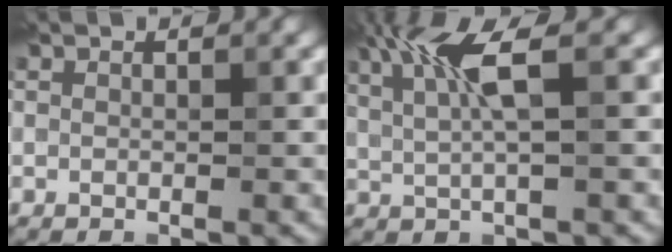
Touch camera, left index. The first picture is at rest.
{"total": 5.4, "force": [1.9, 0.9, 4.9], "torque": [-0.098, 0.006, 0.036]}